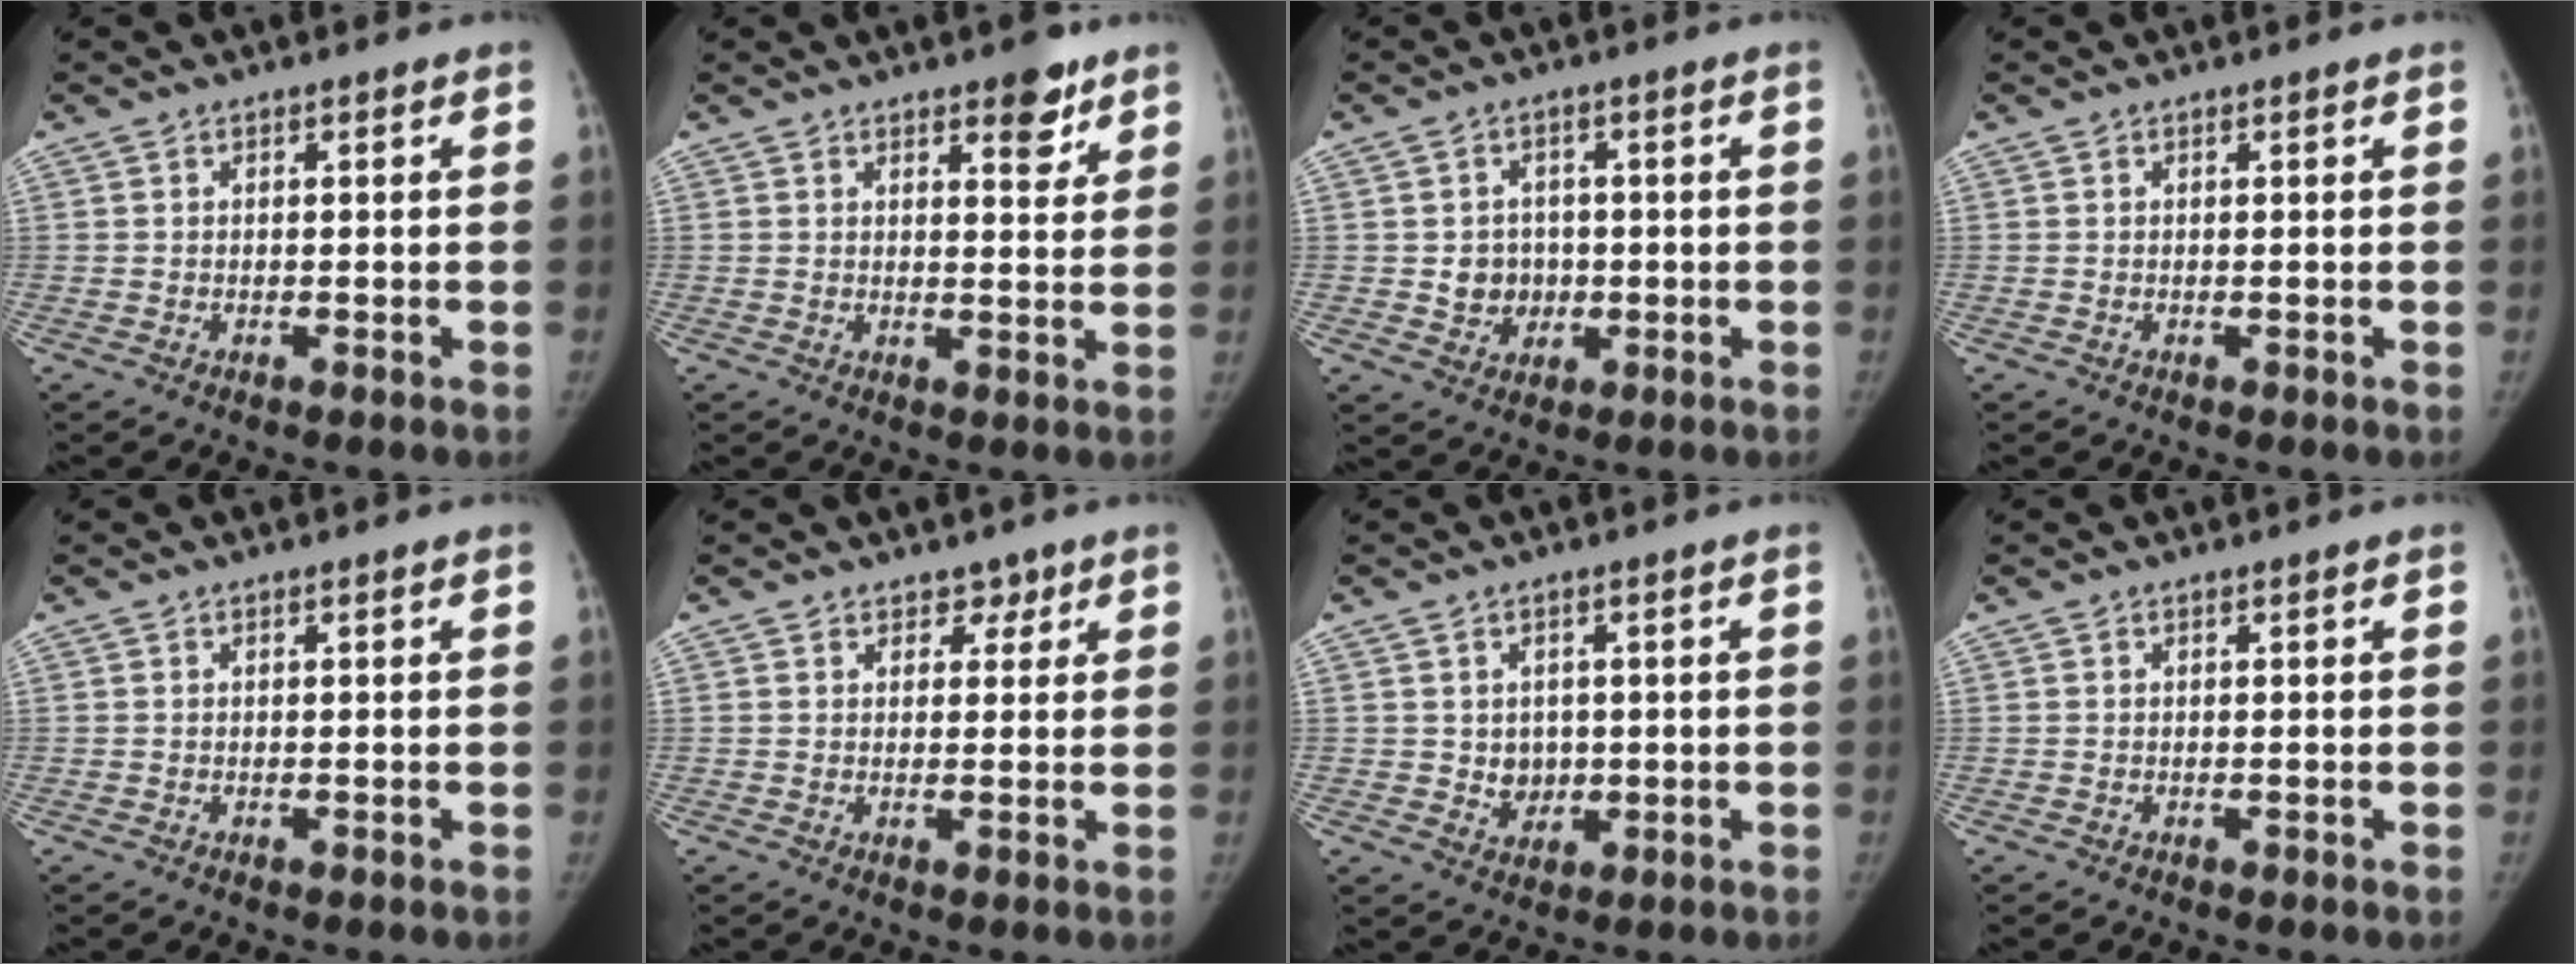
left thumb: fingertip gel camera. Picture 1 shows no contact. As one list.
[{"total": 5.2, "force": [3.4, 2.1, 3.2], "torque": [-0.022, -0.020, 0.044]}, {"total": 5.3, "force": [-0.4, 4.9, 2.0], "torque": [0.000, 0.007, -0.002]}, {"total": 0.0}, {"total": 0.0}, {"total": 2.5, "force": [1.7, 1.8, 0.5], "torque": [0.022, -0.007, 0.019]}, {"total": 3.9, "force": [0.1, 3.5, 1.8], "torque": [-0.004, -0.002, 0.012]}, {"total": 0.0}]